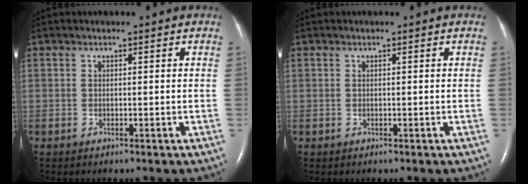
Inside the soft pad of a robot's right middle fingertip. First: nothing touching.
{"total": 0.0}